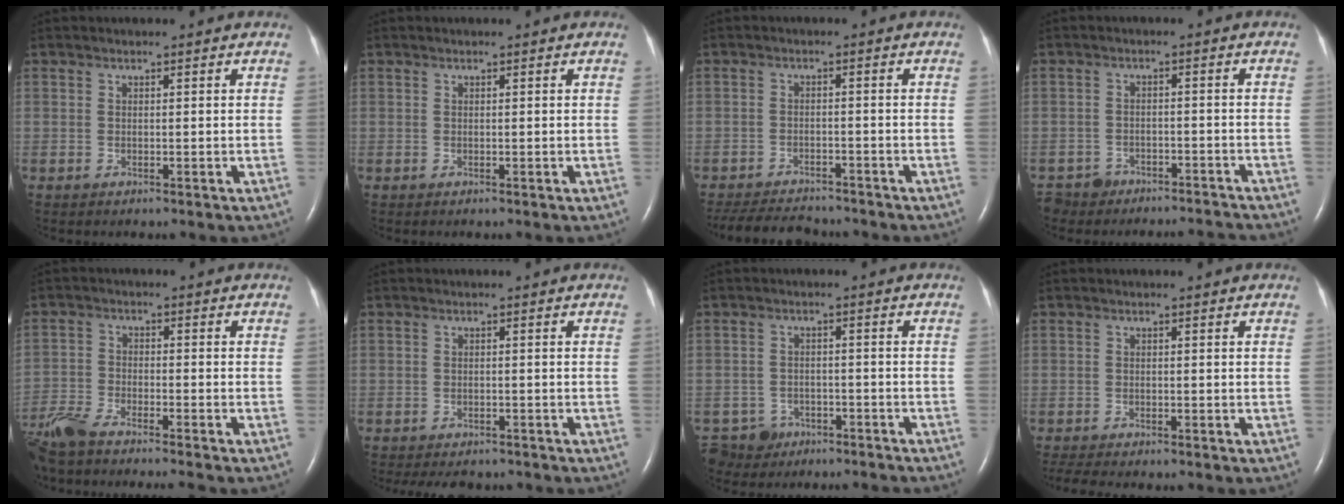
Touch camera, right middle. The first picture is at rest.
{"total": 0.0}
{"total": 9.8, "force": [-9.1, 2.1, 3.0], "torque": [-0.057, -0.008, -0.132]}
{"total": 7.3, "force": [-6.9, 2.3, -0.1], "torque": [0.005, 0.007, -0.098]}
{"total": 11.5, "force": [-10.1, 0.7, 5.4], "torque": [-0.102, -0.025, -0.170]}
{"total": 7.6, "force": [-6.7, 2.6, 2.4], "torque": [-0.034, -0.004, -0.083]}
{"total": 5.8, "force": [-4.8, 3.1, -0.3], "torque": [0.004, 0.003, -0.077]}
{"total": 5.6, "force": [-4.9, 0.9, 2.6], "torque": [-0.043, -0.008, -0.072]}